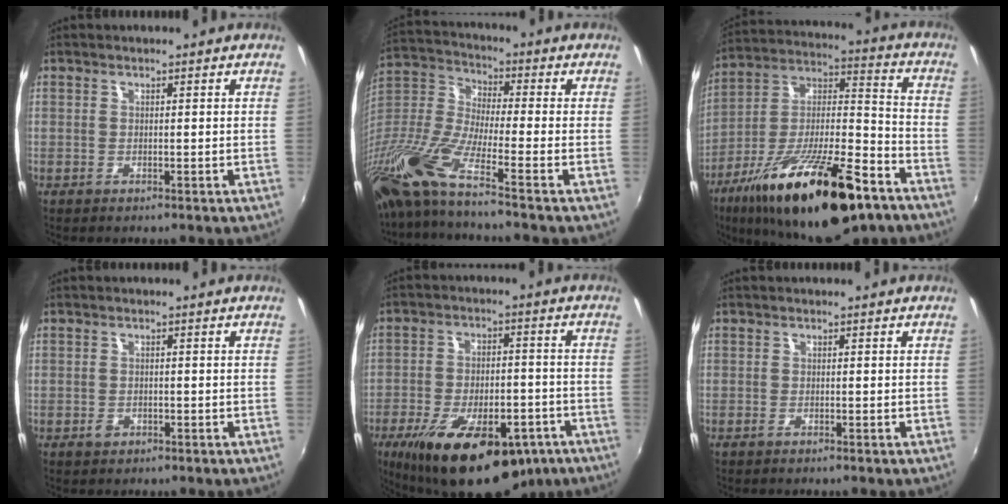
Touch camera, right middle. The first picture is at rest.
{"total": 15.0, "force": [-11.1, -0.5, 10.0], "torque": [-0.195, -0.036, -0.228]}
{"total": 27.2, "force": [-16.2, 8.2, 20.3], "torque": [-0.348, -0.024, -0.259]}
{"total": 1.7, "force": [-1.0, 1.1, 0.7], "torque": [-0.013, -0.001, -0.016]}
{"total": 22.7, "force": [-13.5, 10.1, 15.2], "torque": [-0.277, -0.025, -0.191]}
{"total": 0.8, "force": [-0.6, 0.0, 0.5], "torque": [-0.009, -0.002, -0.014]}